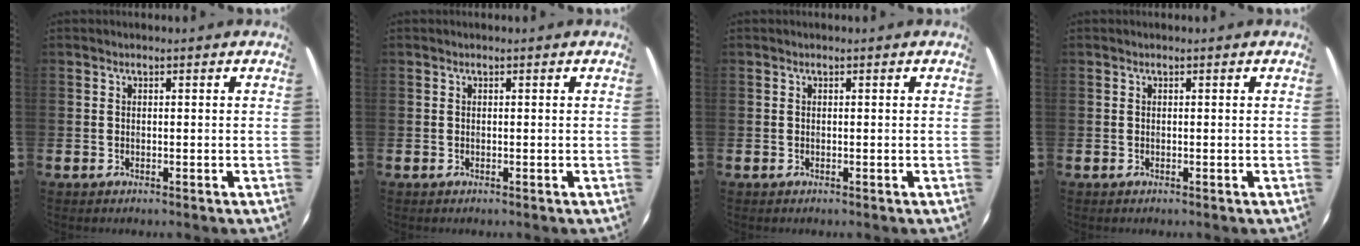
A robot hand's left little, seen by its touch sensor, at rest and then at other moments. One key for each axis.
{"total": 0.0}
{"total": 0.0}
{"total": 0.0}